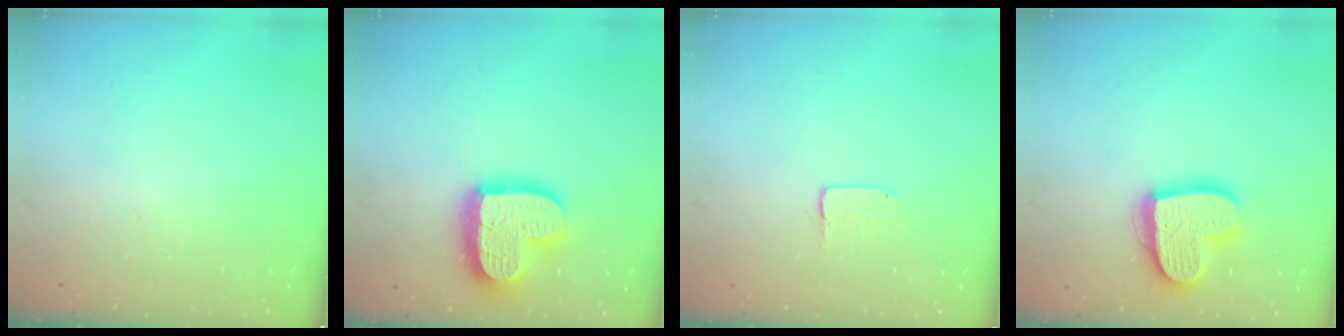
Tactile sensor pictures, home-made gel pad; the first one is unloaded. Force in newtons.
{"total": 17.7, "press": 17.7, "slide": 1.5}
{"total": 2.0, "press": 2.0, "slide": 0.0}
{"total": 17.7, "press": 17.7, "slide": 1.5}